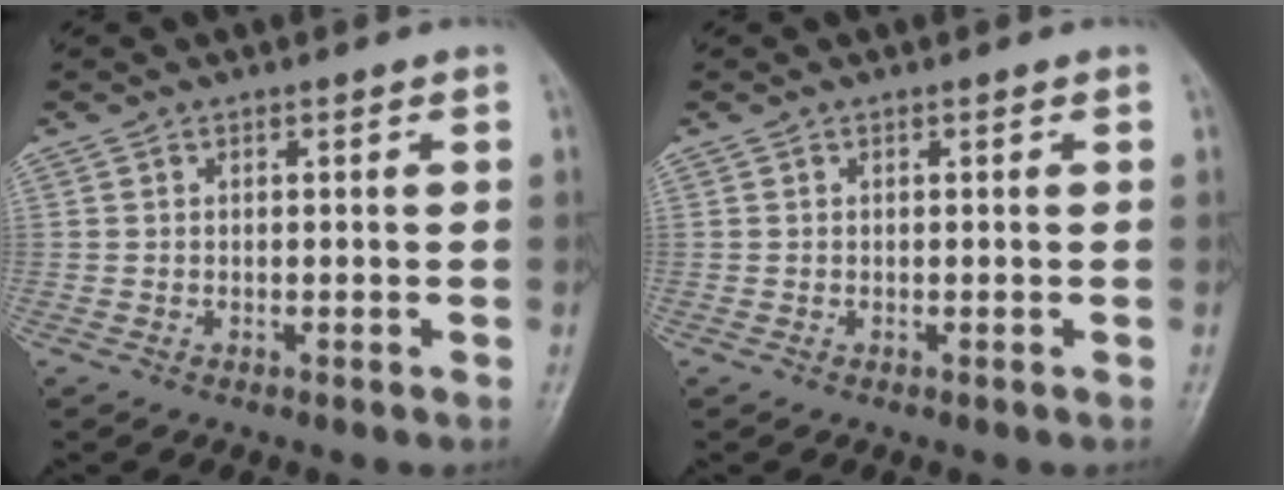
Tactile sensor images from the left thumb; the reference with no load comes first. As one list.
[{"total": 0.0}]